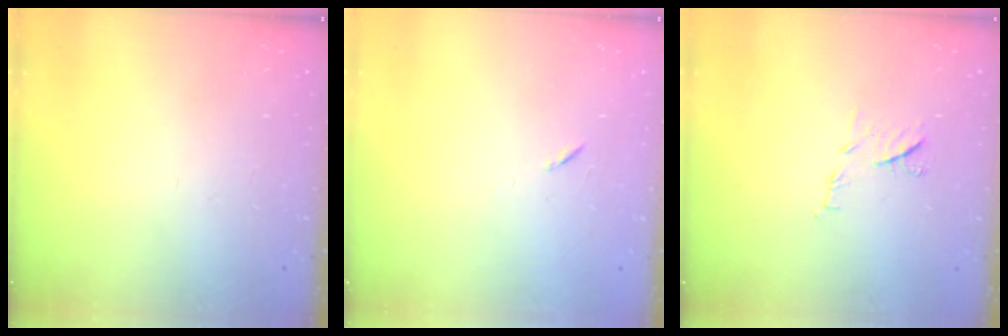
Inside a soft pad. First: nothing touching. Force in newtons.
{"total": 5.8, "press": 5.4, "slide": 2.1}
{"total": 6.2, "press": 6.2, "slide": 0.7}